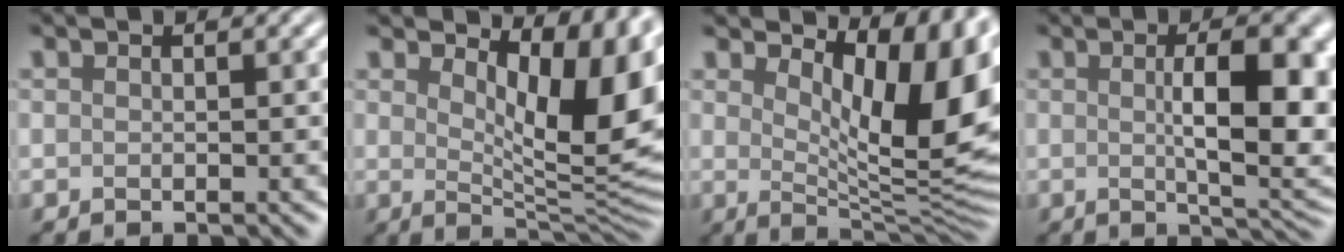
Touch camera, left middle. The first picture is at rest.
{"total": 9.5, "force": [3.1, 3.5, 8.2], "torque": [-0.118, -0.007, 0.053]}
{"total": 10.8, "force": [3.5, 4.1, 9.4], "torque": [-0.128, -0.008, 0.061]}
{"total": 9.1, "force": [0.6, 2.7, 8.6], "torque": [-0.115, -0.002, 0.014]}